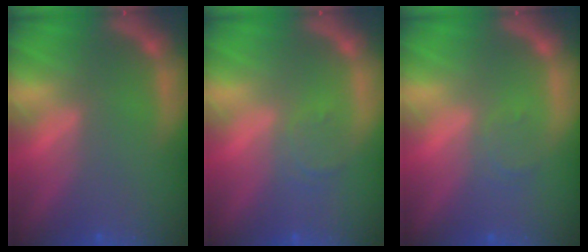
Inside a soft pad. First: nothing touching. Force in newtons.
{"total": 1.9}
{"total": 1.5}